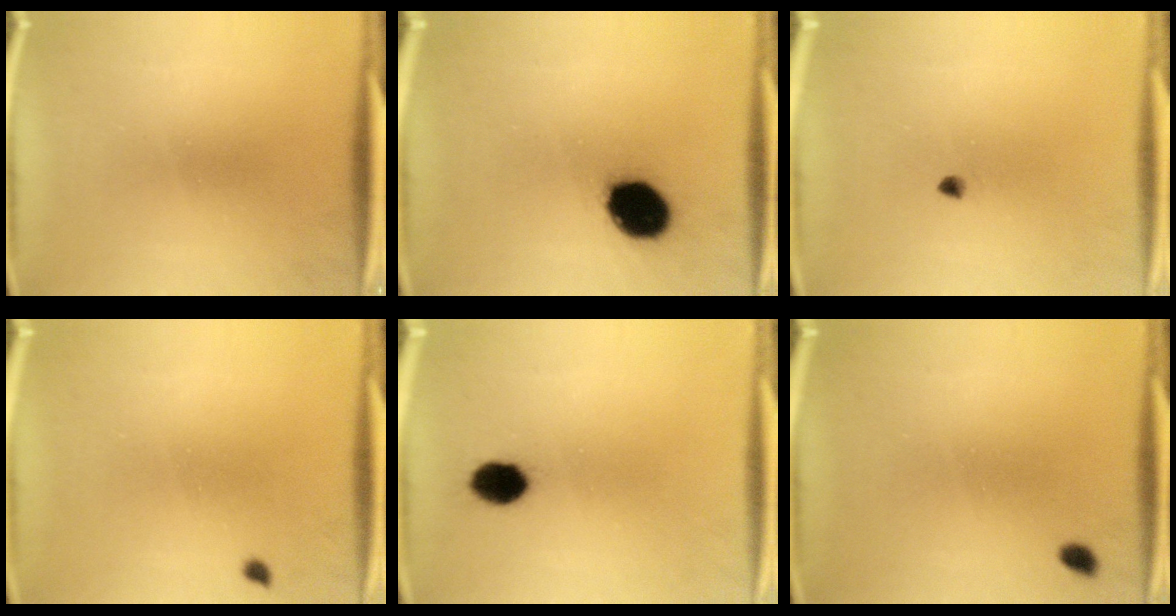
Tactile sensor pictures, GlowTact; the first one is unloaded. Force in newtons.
{"total": 14.0}
{"total": 1.1}
{"total": 0.7}
{"total": 5.7}
{"total": 1.3}